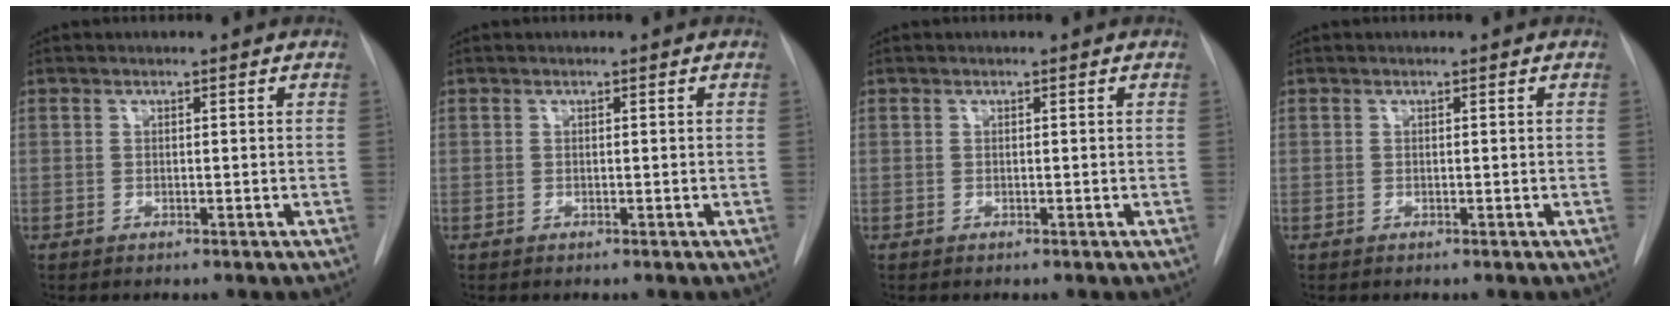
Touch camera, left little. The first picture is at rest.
{"total": 0.0}
{"total": 0.0}
{"total": 0.0}